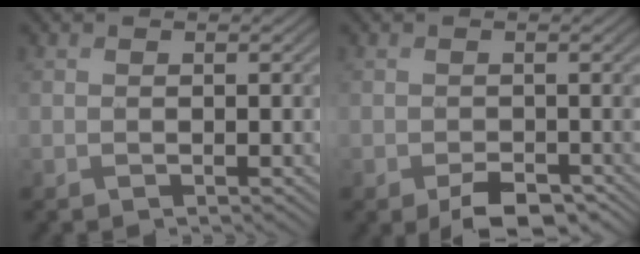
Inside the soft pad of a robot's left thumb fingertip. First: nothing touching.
{"total": 4.2, "force": [-2.7, 2.2, 2.4], "torque": [-0.037, -0.012, -0.038]}